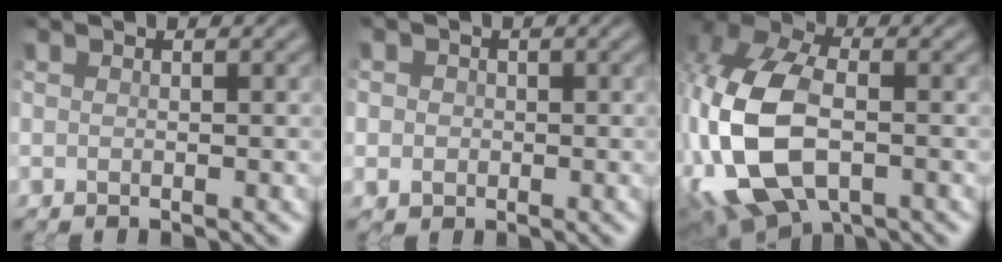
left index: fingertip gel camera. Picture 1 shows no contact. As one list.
[{"total": 3.8, "force": [0.6, 3.5, 1.5], "torque": [-0.022, 0.026, -0.012]}, {"total": 12.5, "force": [-3.0, 7.5, 9.5], "torque": [-0.232, -0.012, -0.055]}]